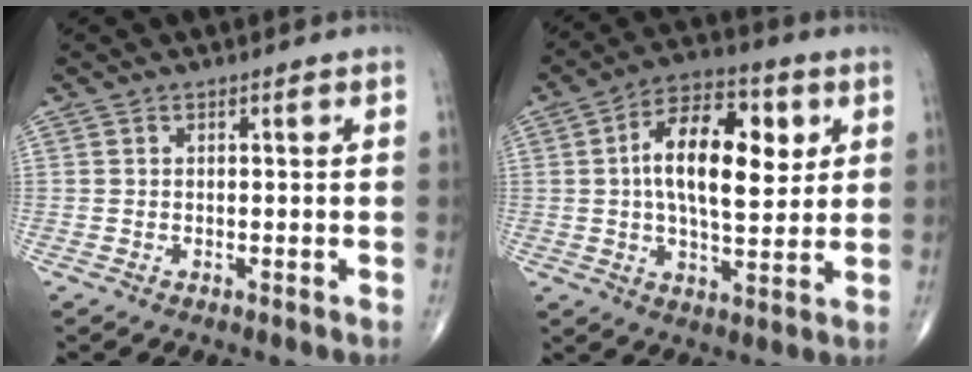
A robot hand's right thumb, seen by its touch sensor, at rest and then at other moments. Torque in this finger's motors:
{"motor_torque": [-0.51, 1.11, 1.00, -0.07, 0.36]}